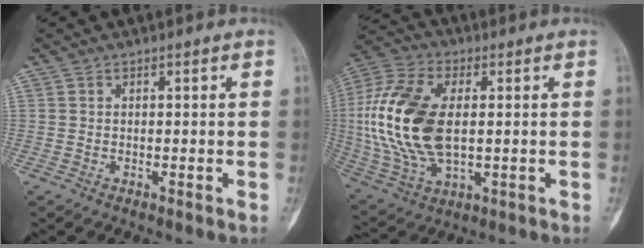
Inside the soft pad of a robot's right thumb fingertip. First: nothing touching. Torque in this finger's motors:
{"motor_torque": [2.44, 2.23, 1.36, -1.41, 0.60]}